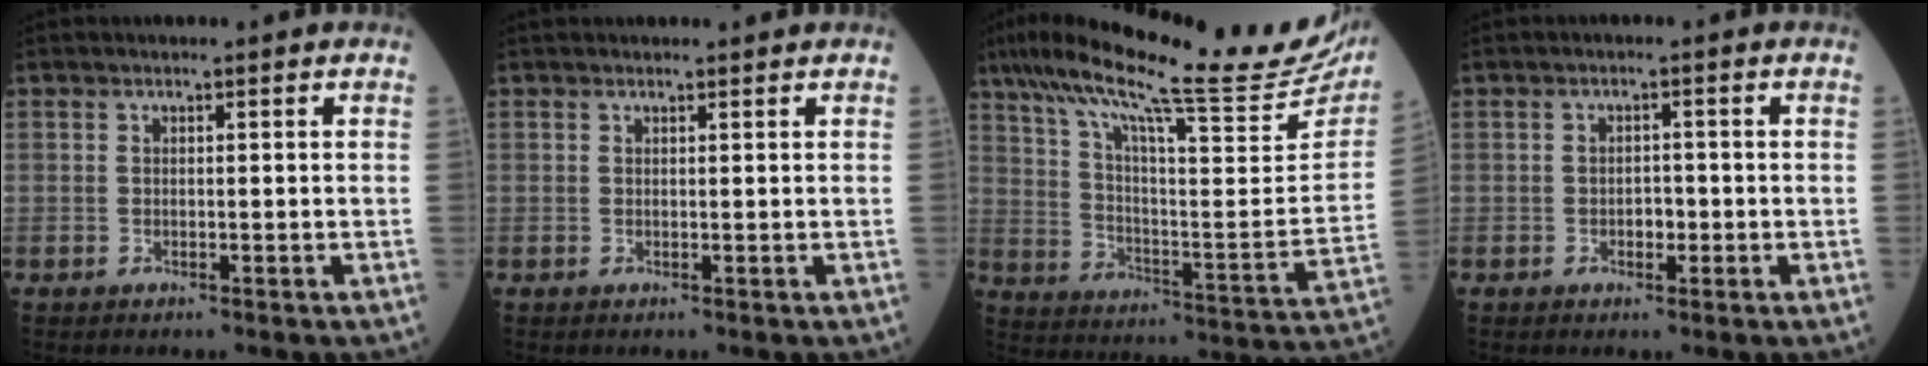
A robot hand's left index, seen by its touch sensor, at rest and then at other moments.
{"total": 3.1, "force": [3.0, 0.2, 0.8], "torque": [-0.008, 0.024, 0.039]}
{"total": 28.8, "force": [23.8, 2.4, 16.0], "torque": [-0.272, -0.038, 0.329]}
{"total": 1.7, "force": [-0.6, 1.0, 1.2], "torque": [-0.018, 0.003, -0.008]}